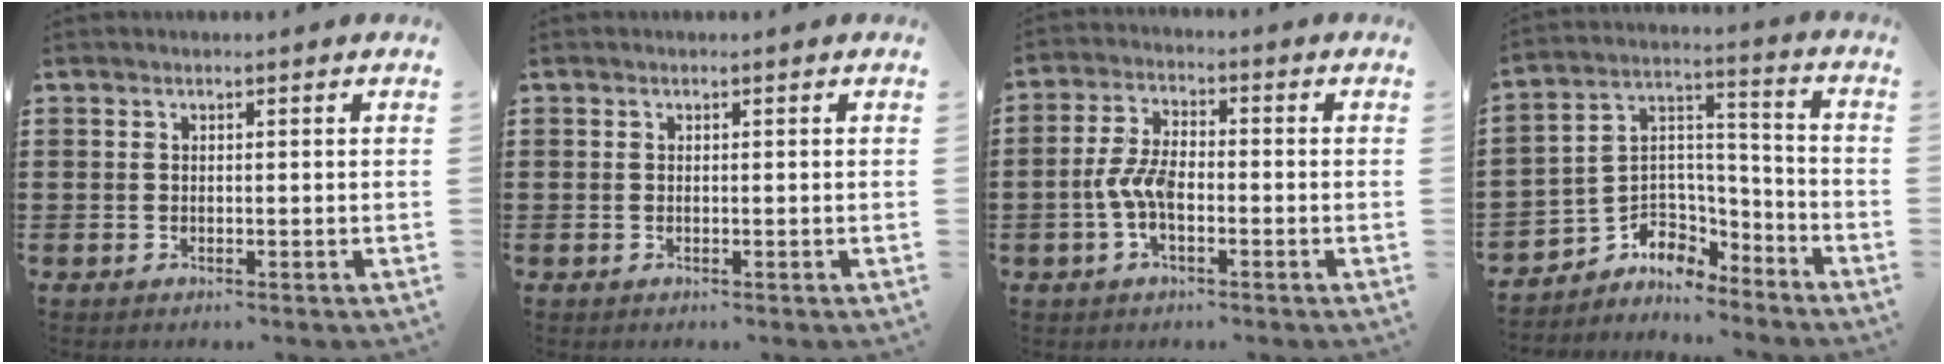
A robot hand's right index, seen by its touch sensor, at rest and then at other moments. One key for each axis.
{"total": 0.0}
{"total": 5.8, "fx": -1.7, "fy": 2.6, "fz": 4.9, "tx": -0.120, "ty": -0.006, "tz": -0.038}
{"total": 4.8, "fx": -3.1, "fy": 3.7, "fz": 0.2, "tx": -0.026, "ty": -0.004, "tz": -0.065}